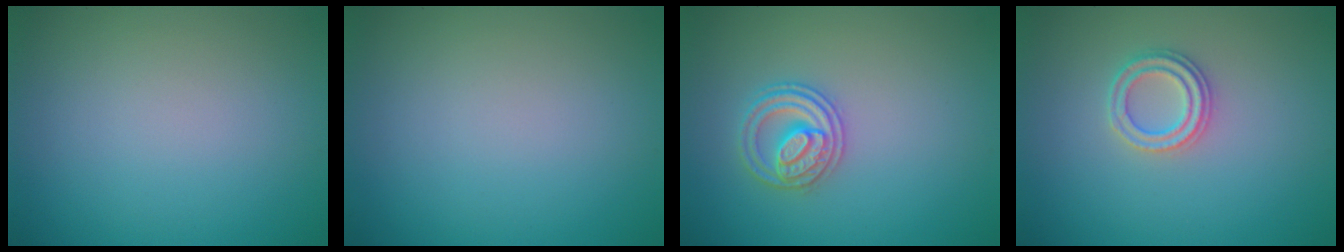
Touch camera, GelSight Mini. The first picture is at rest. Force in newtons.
{"total": 0.0}
{"total": 2.7, "press": 2.6, "slide": 0.3}
{"total": 2.3, "press": 2.2, "slide": 0.5}